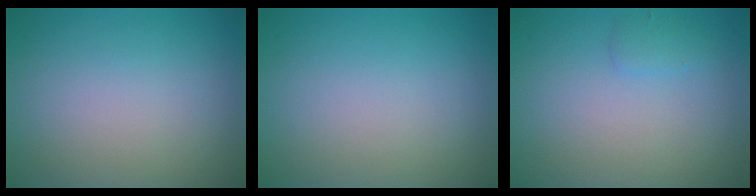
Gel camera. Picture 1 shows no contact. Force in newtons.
{"total": 0.0}
{"total": 1.0, "press": 0.9, "slide": 0.1}